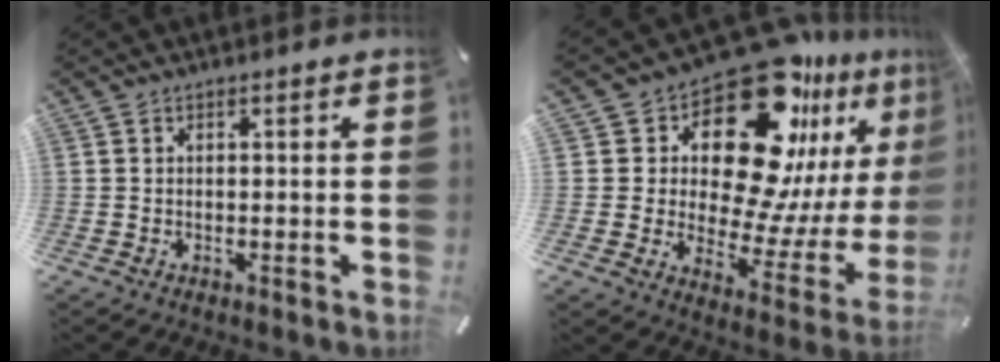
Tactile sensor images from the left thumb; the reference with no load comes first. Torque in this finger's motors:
{"motor_torque": [2.51, 2.50, 2.10, -0.67, 0.02]}